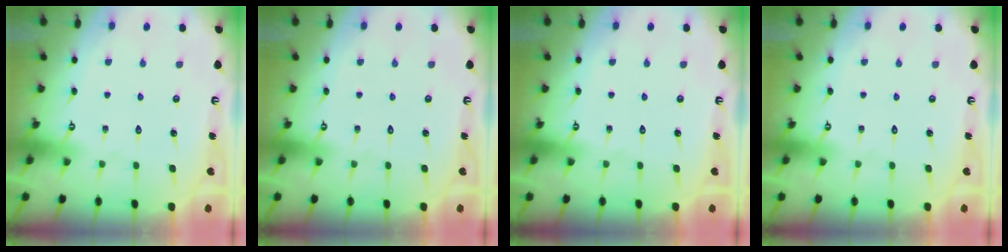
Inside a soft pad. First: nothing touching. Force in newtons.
{"total": 0.0}
{"total": 0.0}
{"total": 0.0}